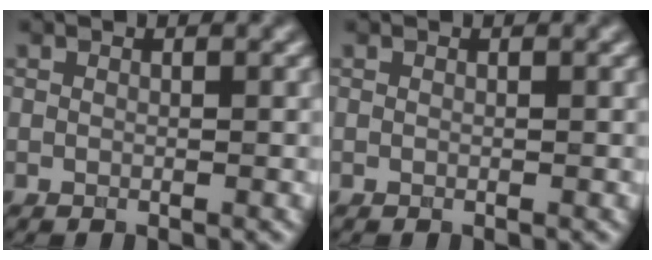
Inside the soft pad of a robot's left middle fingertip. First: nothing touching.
{"total": 0.0}